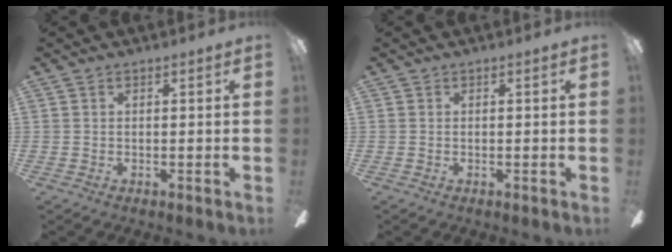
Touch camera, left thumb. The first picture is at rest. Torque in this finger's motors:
{"motor_torque": [-0.02, 0.02, 0.02, 0.13, -0.01]}